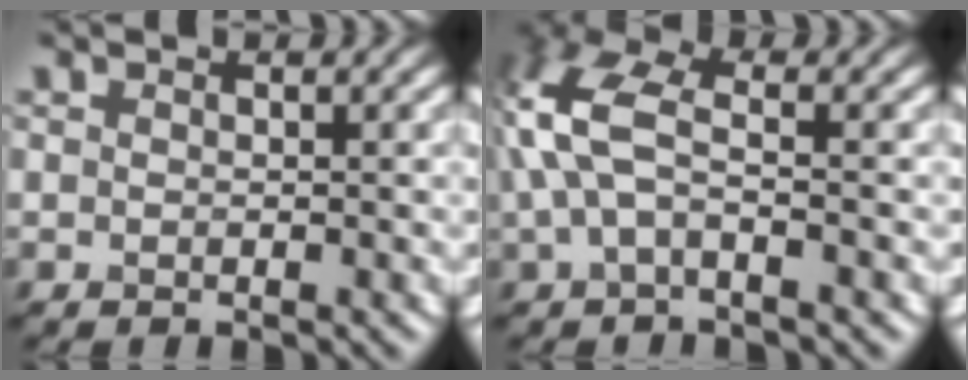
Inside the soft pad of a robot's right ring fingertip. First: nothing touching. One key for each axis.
{"total": 5.3, "fx": 0.2, "fy": 2.7, "fz": 4.6, "tx": -0.117, "ty": 0.016, "tz": -0.006}